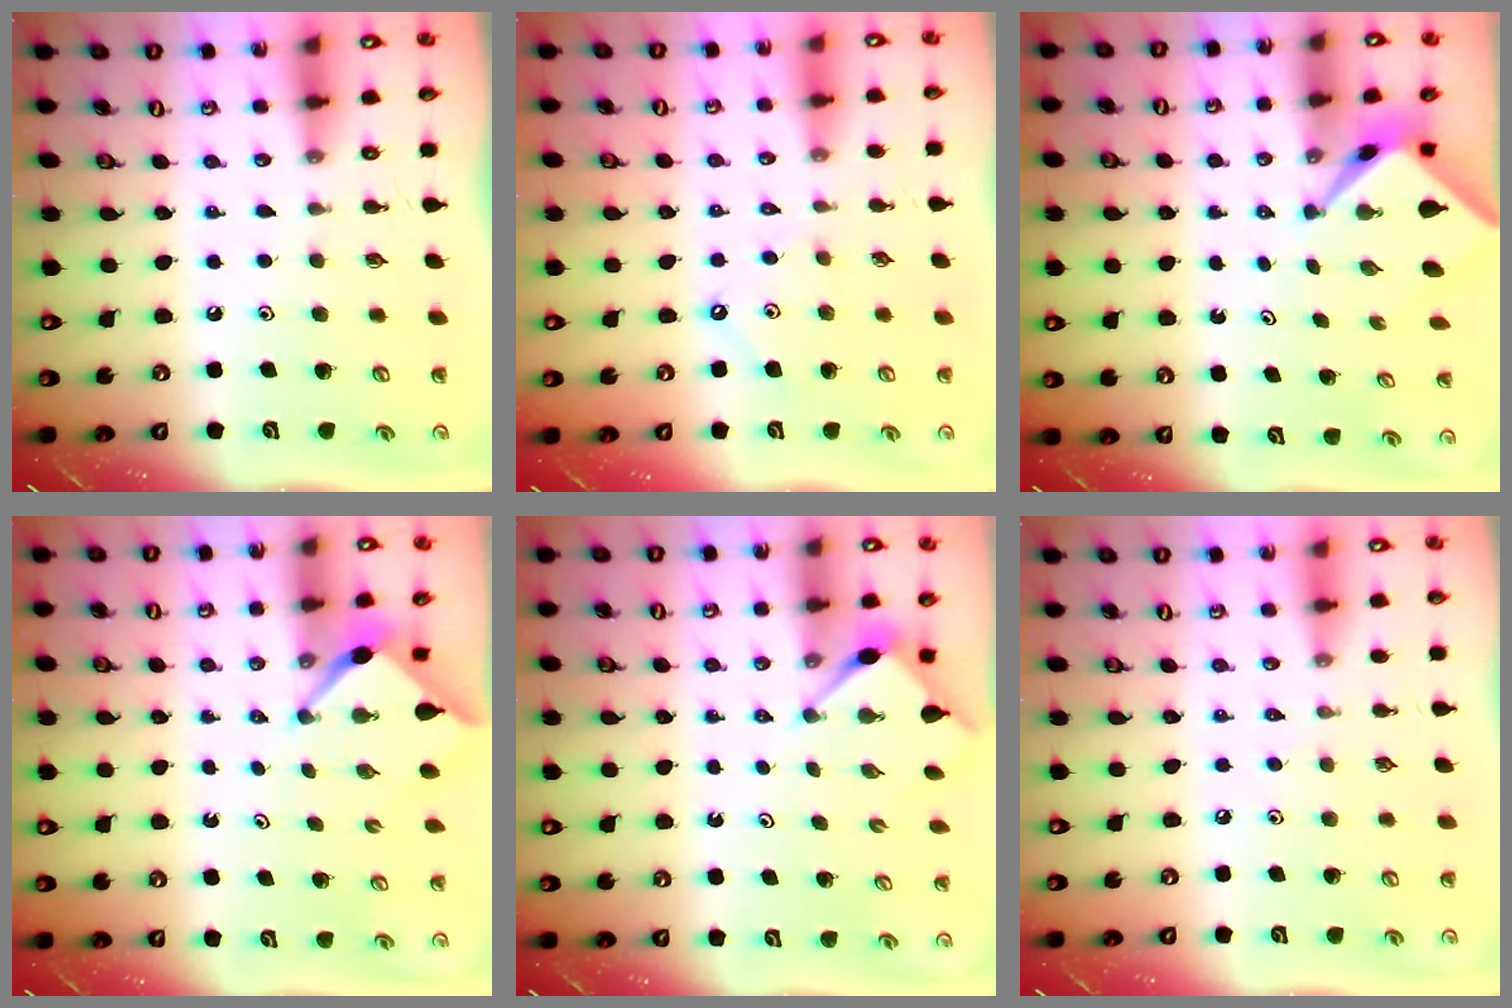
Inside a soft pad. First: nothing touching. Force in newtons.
{"total": 2.6, "press": 2.6, "slide": 0.4}
{"total": 2.4, "press": 2.4, "slide": 0.2}
{"total": 2.6, "press": 2.6, "slide": 0.2}
{"total": 2.9, "press": 2.9, "slide": 0.1}
{"total": 2.5, "press": 2.5, "slide": 0.5}